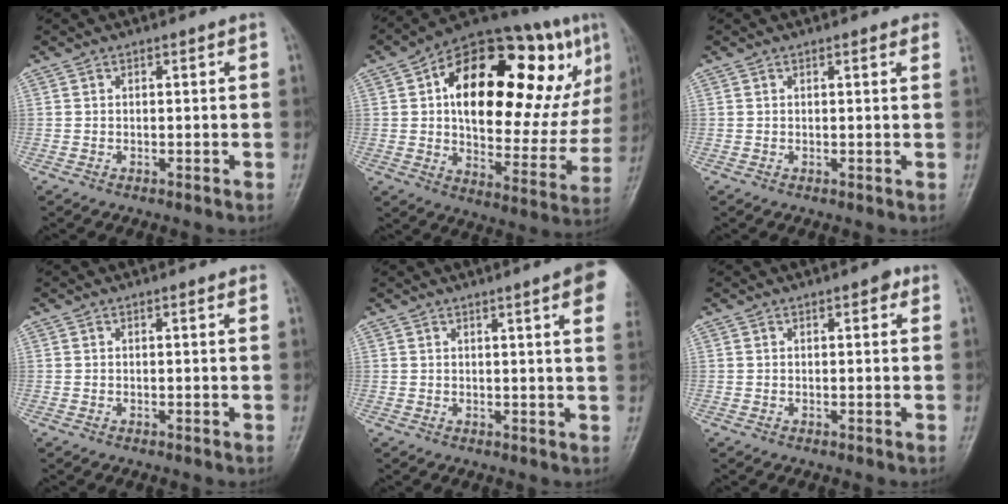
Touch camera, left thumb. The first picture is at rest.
{"total": 32.9, "force": [10.8, 15.2, 27.1], "torque": [-0.351, 0.022, 0.168]}
{"total": 1.5, "force": [0.9, 0.4, 1.1], "torque": [-0.009, 0.001, 0.007]}
{"total": 0.7, "force": [0.4, 0.2, 0.6], "torque": [-0.008, 0.000, 0.003]}
{"total": 8.6, "force": [4.4, 0.7, 7.4], "torque": [-0.078, -0.005, 0.043]}
{"total": 1.9, "force": [1.0, 0.9, 1.4], "torque": [-0.013, -0.001, 0.010]}